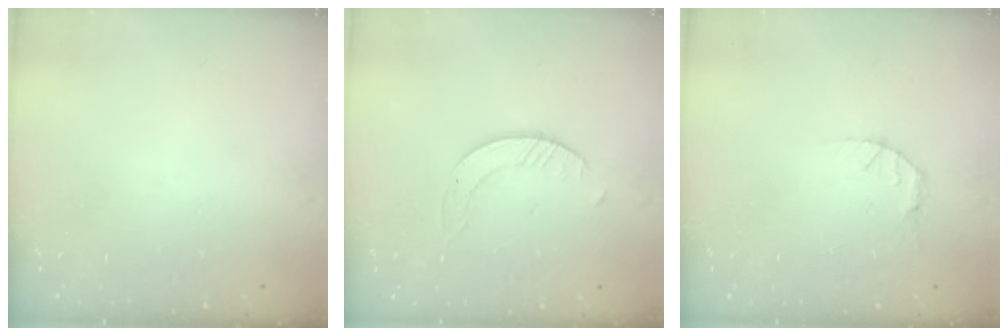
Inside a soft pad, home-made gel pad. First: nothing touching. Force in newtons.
{"total": 1.7, "press": 1.7, "slide": 0.2}
{"total": 2.8, "press": 2.8, "slide": 0.4}